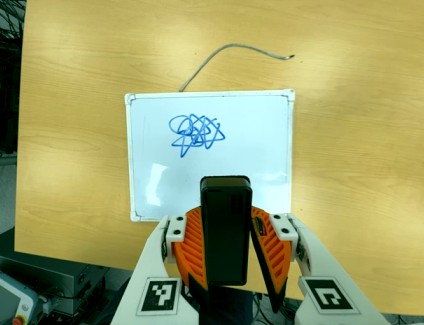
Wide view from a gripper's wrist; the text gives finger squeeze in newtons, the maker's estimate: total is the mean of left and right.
{"total": 6.1, "left": 5.2, "right": 7.0}